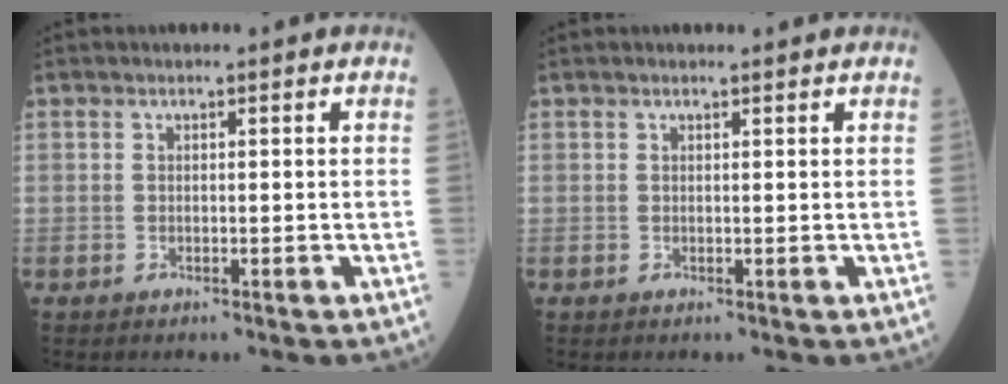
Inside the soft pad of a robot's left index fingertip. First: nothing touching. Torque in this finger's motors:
{"motor_torque": [0.02, -0.11, -0.15, 0.00]}